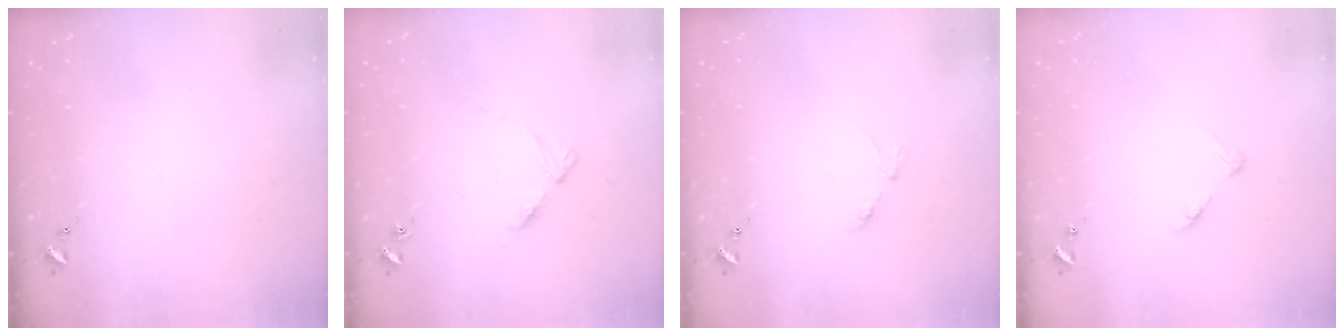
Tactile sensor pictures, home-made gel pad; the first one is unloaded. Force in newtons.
{"total": 5.2, "press": 5.1, "slide": 0.7}
{"total": 2.8, "press": 2.8, "slide": 0.5}
{"total": 5.2, "press": 5.2, "slide": 0.6}